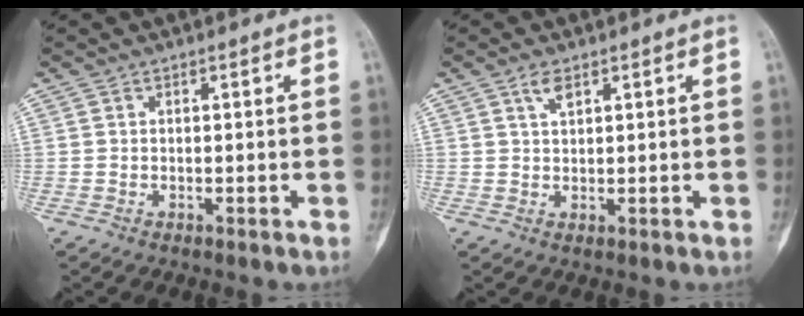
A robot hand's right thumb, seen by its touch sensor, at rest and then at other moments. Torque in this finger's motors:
{"motor_torque": [0.47, 0.43, 0.00, -0.10, 0.00]}